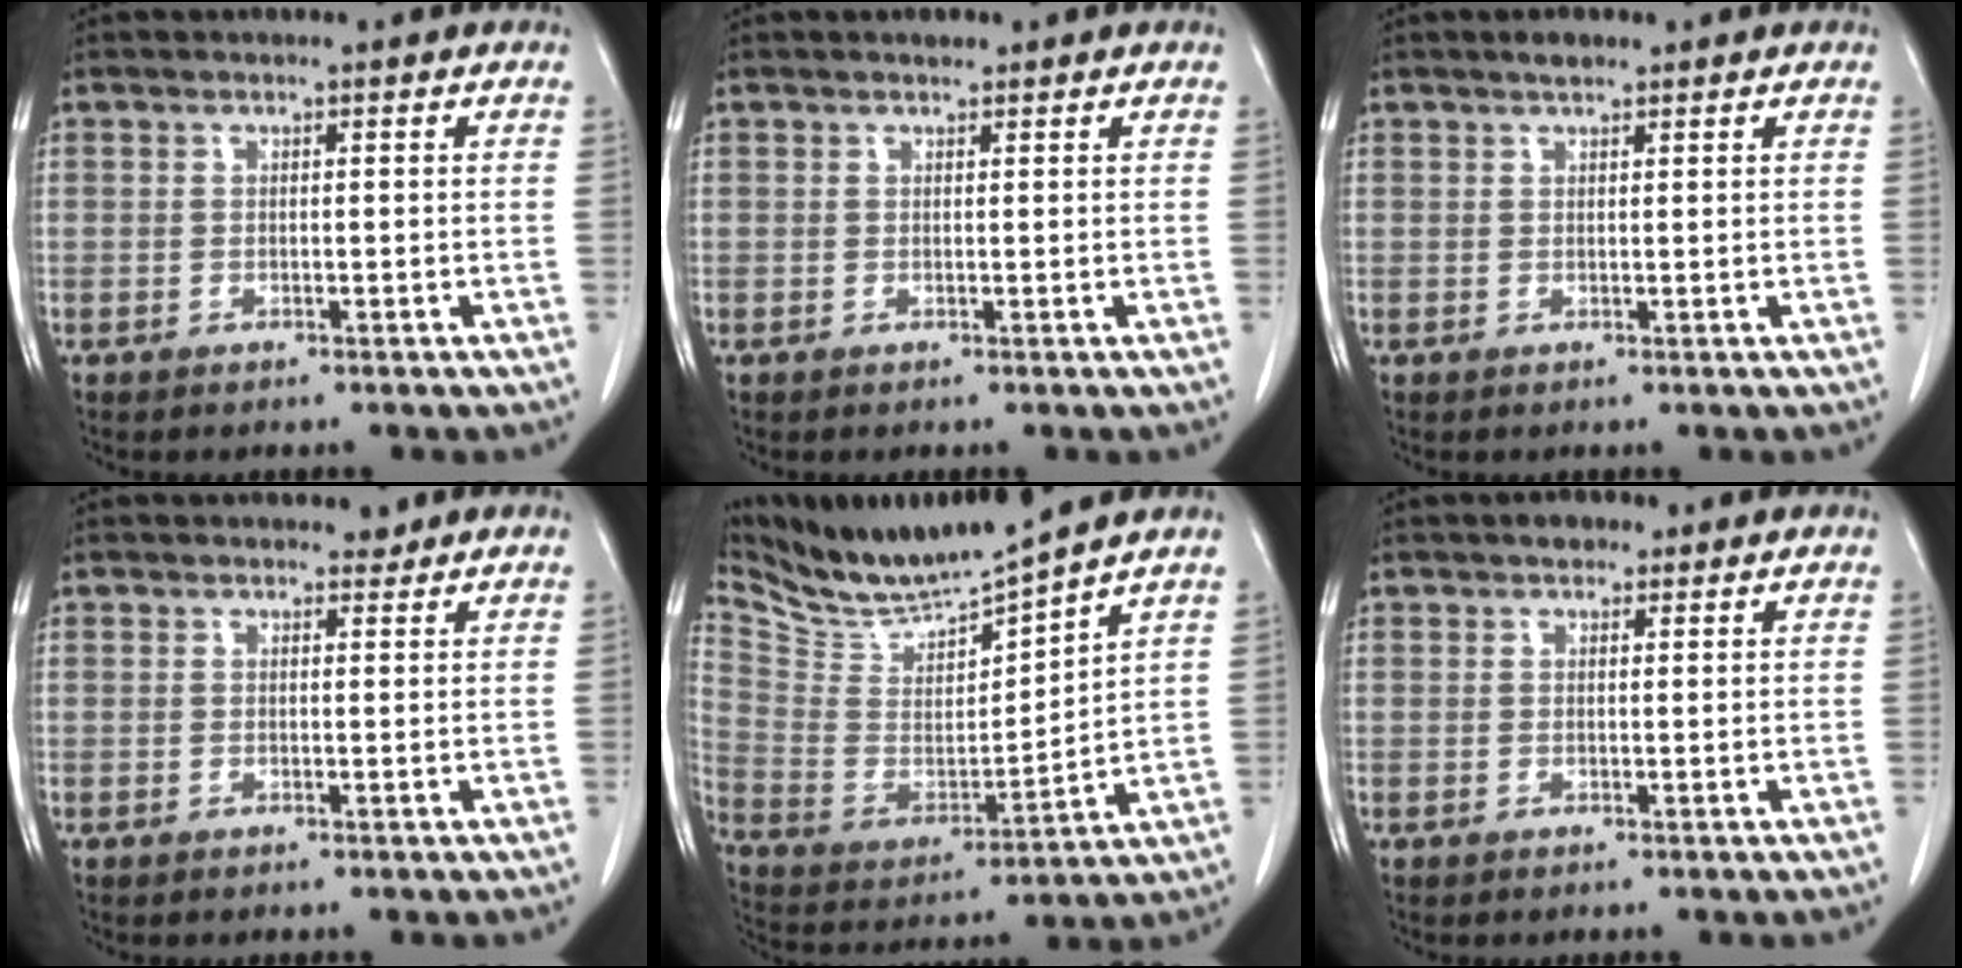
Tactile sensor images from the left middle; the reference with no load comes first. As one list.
[{"total": 0.7, "force": [0.6, 0.3, 0.2], "torque": [-0.012, -0.001, 0.010]}, {"total": 1.5, "force": [1.2, 0.5, 0.8], "torque": [-0.022, 0.005, 0.022]}, {"total": 1.1, "force": [1.0, 0.6, 0.1], "torque": [-0.004, -0.003, 0.011]}, {"total": 11.1, "force": [10.6, -1.1, 3.0], "torque": [-0.069, -0.016, 0.219]}, {"total": 1.9, "force": [1.3, 1.1, 0.8], "torque": [-0.016, 0.008, 0.017]}]